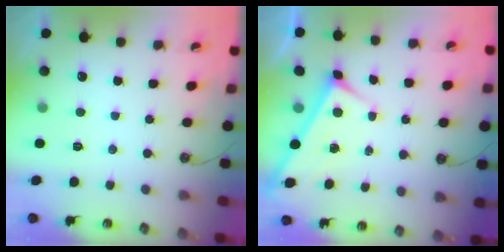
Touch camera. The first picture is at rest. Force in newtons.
{"total": 2.9, "press": 2.9, "slide": 0.3}